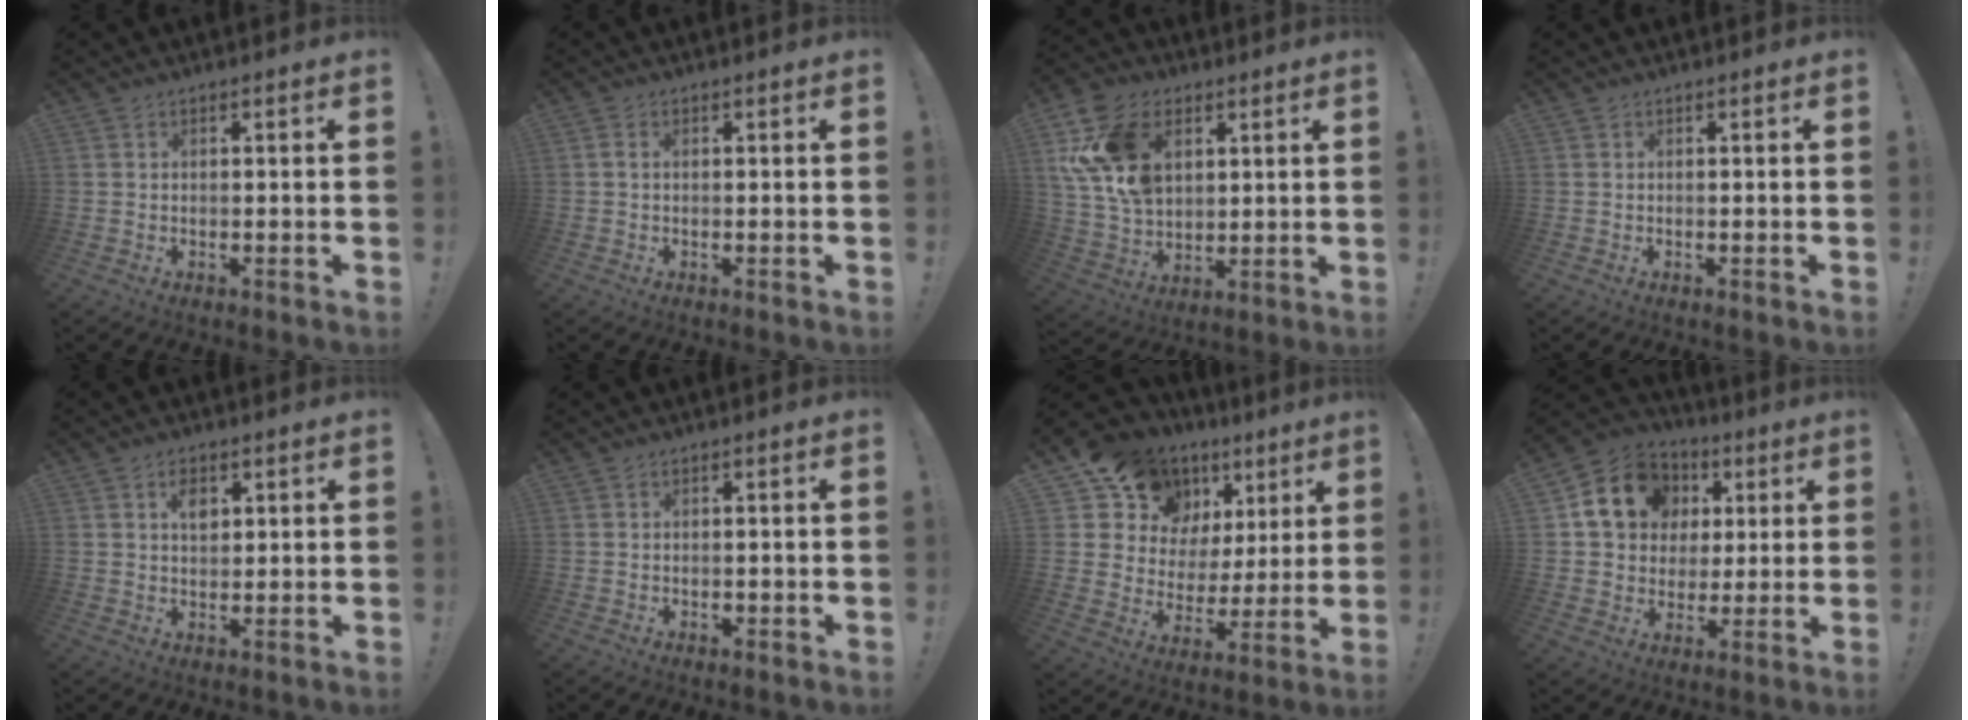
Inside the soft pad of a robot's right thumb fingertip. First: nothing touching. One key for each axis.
{"total": 0.7, "fx": 0.0, "fy": 0.3, "fz": 0.7, "tx": -0.016, "ty": 0.002, "tz": 0.000}
{"total": 19.0, "fx": 6.4, "fy": 13.5, "fz": 11.6, "tx": -0.217, "ty": -0.023, "tz": 0.125}
{"total": 0.0}
{"total": 4.2, "fx": 1.9, "fy": 2.7, "fz": 2.6, "tx": -0.027, "ty": -0.006, "tz": 0.029}
{"total": 0.7, "fx": -0.4, "fy": 0.5, "fz": 0.1, "tx": 0.001, "ty": 0.000, "tz": -0.008}
{"total": 13.5, "fx": 10.5, "fy": 8.0, "fz": 3.0, "tx": -0.060, "ty": -0.085, "tz": 0.207}
{"total": 16.2, "fx": 5.3, "fy": 13.5, "fz": 7.2, "tx": -0.097, "ty": -0.010, "tz": 0.116}